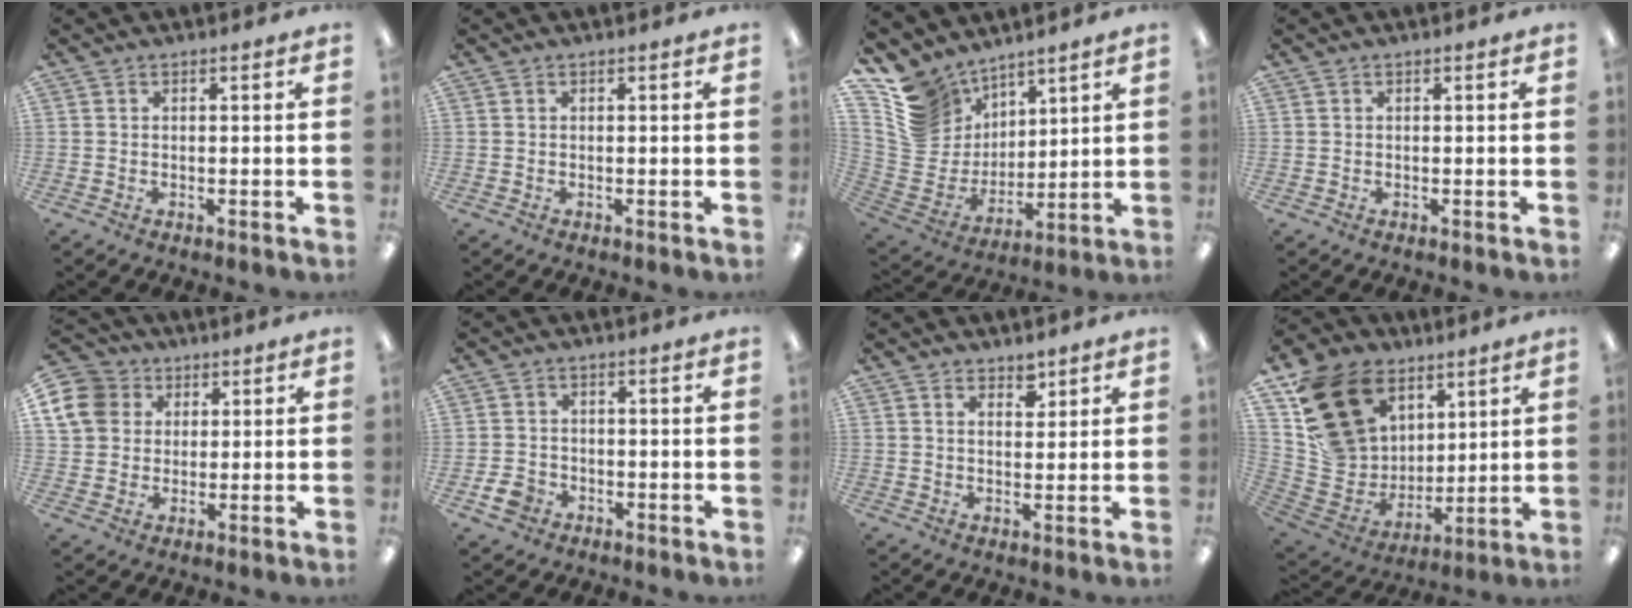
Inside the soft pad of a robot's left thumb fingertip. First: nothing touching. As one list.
[{"total": 0.0}, {"total": 13.1, "force": [9.2, 8.9, 2.8], "torque": [-0.084, -0.063, 0.189]}, {"total": 0.0}, {"total": 10.6, "force": [3.8, 9.1, 4.0], "torque": [-0.083, 0.002, 0.078]}, {"total": 4.3, "force": [-2.0, 3.3, 1.8], "torque": [-0.039, 0.007, -0.037]}, {"total": 3.5, "force": [2.8, 1.8, 1.1], "torque": [0.005, -0.019, 0.046]}, {"total": 20.8, "force": [11.4, 14.9, 9.0], "torque": [-0.175, -0.050, 0.226]}]